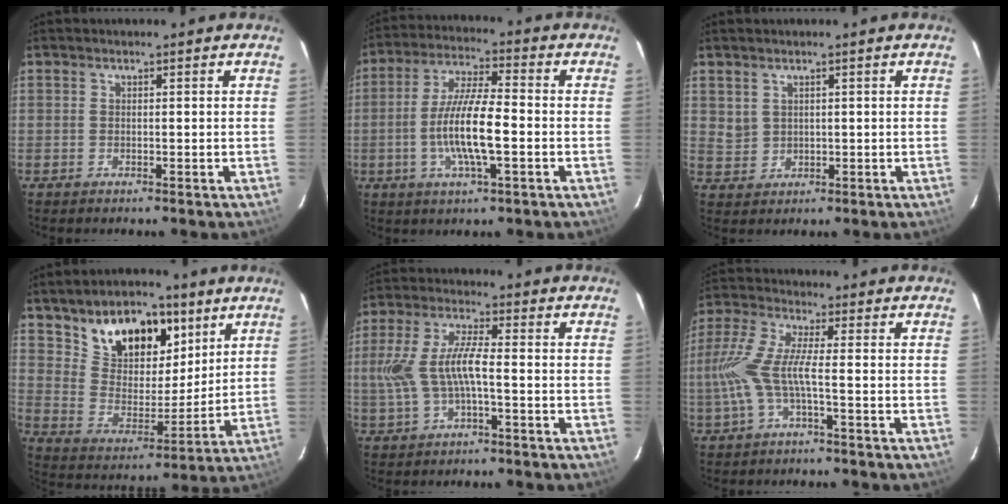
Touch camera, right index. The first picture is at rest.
{"total": 11.4, "force": [-2.6, 2.1, 11.0], "torque": [-0.215, -0.003, -0.049]}
{"total": 2.5, "force": [1.3, 2.0, 0.7], "torque": [-0.010, 0.004, 0.035]}
{"total": 16.5, "force": [9.6, 9.9, 9.2], "torque": [-0.168, 0.026, 0.174]}
{"total": 9.0, "force": [-1.4, 2.6, 8.5], "torque": [-0.183, 0.005, -0.021]}
{"total": 8.5, "force": [-2.3, 0.9, 8.1], "torque": [-0.189, -0.001, -0.041]}